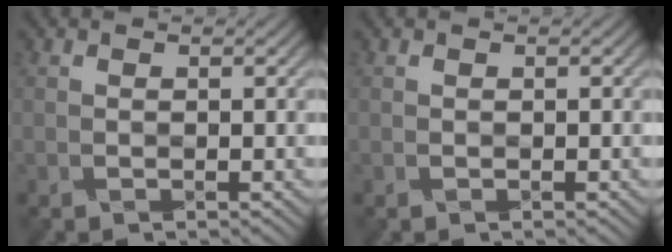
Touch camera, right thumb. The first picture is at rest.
{"total": 0.0}